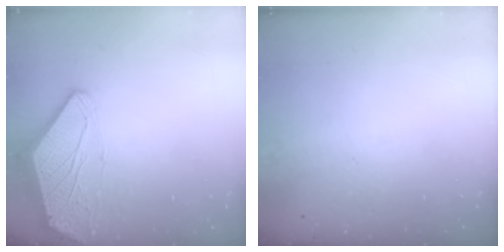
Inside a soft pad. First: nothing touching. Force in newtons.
{"total": 0.0}